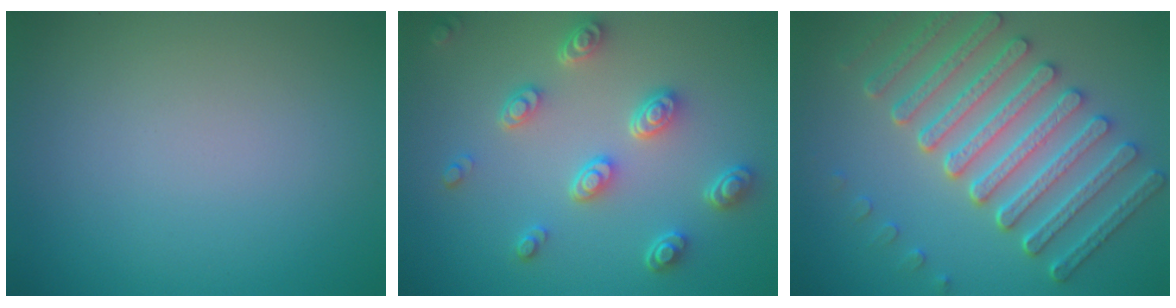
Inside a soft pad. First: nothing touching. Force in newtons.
{"total": 4.5, "press": 3.5, "slide": 2.9}
{"total": 7.7, "press": 6.1, "slide": 4.8}